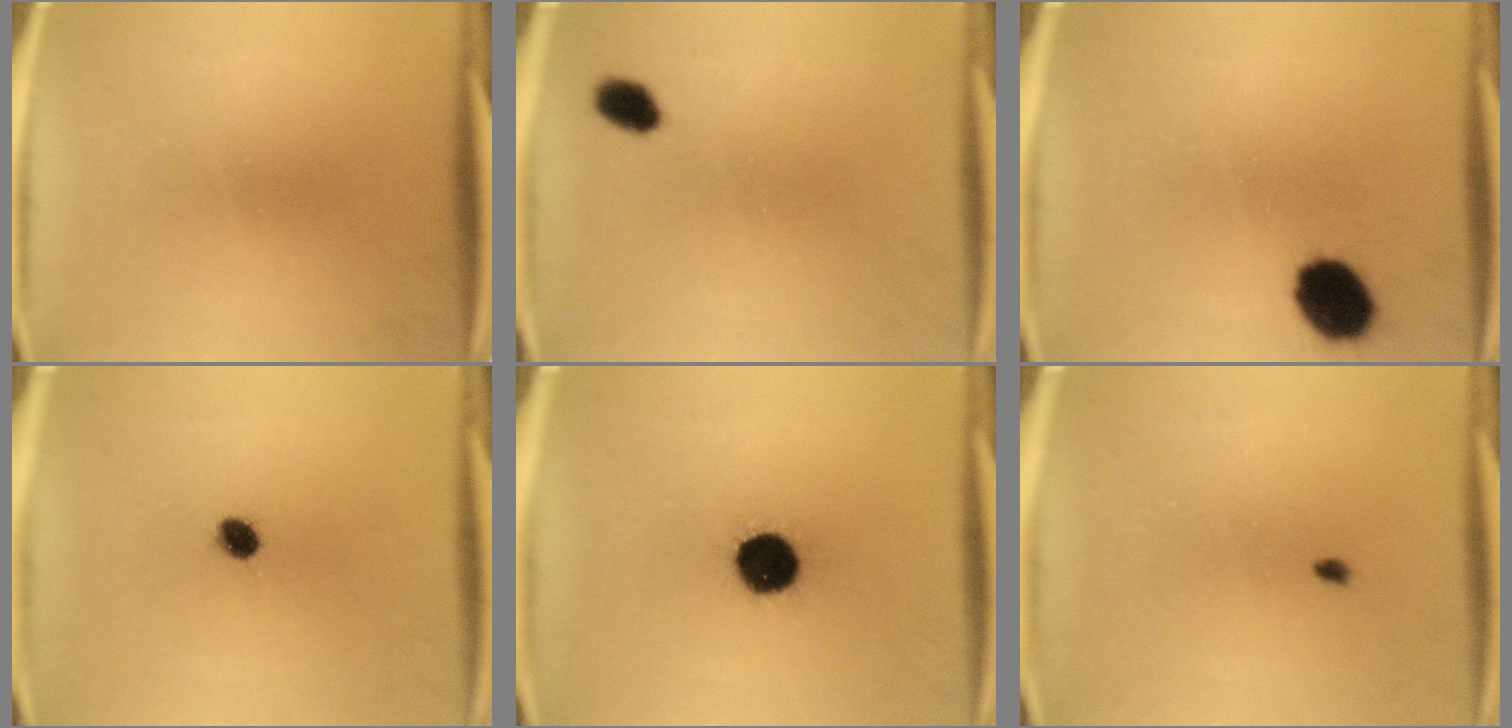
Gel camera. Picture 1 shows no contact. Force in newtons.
{"total": 3.2}
{"total": 10.3}
{"total": 3.5}
{"total": 12.6}
{"total": 1.4}